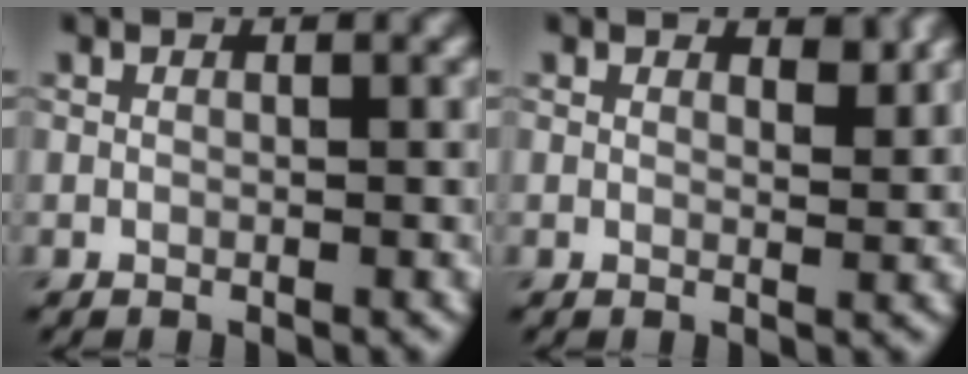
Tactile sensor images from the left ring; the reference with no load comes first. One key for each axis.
{"total": 1.4, "fx": 1.2, "fy": 0.4, "fz": 0.6, "tx": -0.008, "ty": -0.002, "tz": 0.017}